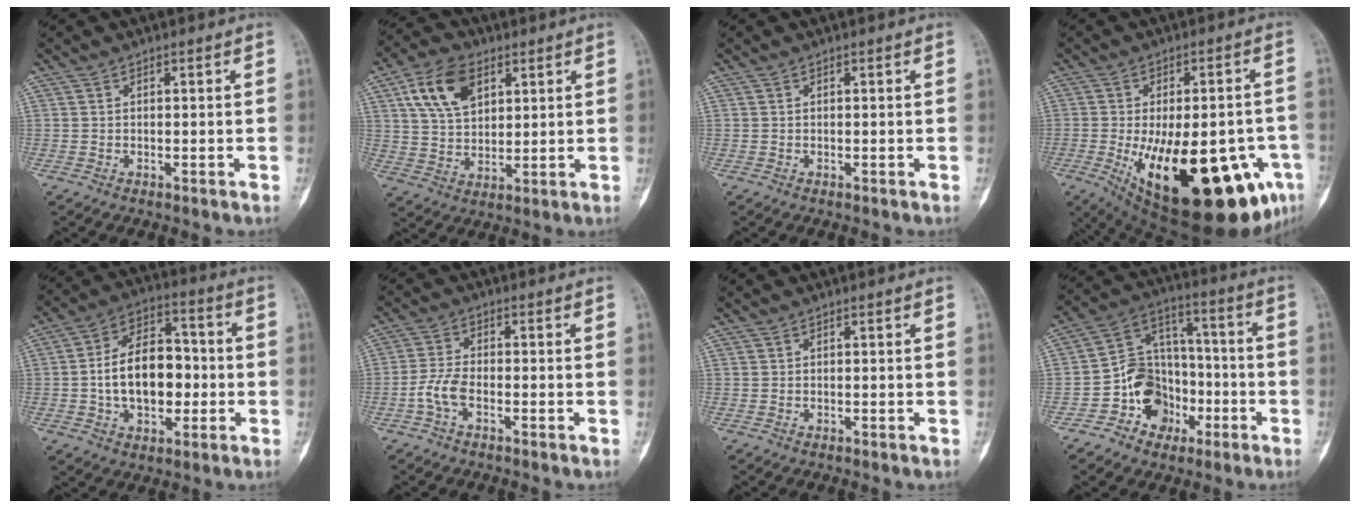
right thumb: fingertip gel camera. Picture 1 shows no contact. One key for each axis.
{"total": 11.6, "fx": 4.9, "fy": 7.2, "fz": 7.7, "tx": -0.123, "ty": -0.009, "tz": 0.092}
{"total": 0.0}
{"total": 28.3, "fx": -9.5, "fy": 11.0, "fz": 24.3, "tx": -0.306, "ty": -0.013, "tz": -0.109}
{"total": 15.4, "fx": -1.5, "fy": 9.8, "fz": 11.8, "tx": -0.168, "ty": 0.036, "tz": -0.024}
{"total": 4.4, "fx": -1.9, "fy": 2.0, "fz": 3.4, "tx": -0.079, "ty": 0.016, "tz": -0.043}
{"total": 0.0}
{"total": 13.2, "fx": -5.0, "fy": 10.8, "fz": 5.6, "tx": -0.048, "ty": 0.068, "tz": -0.088}